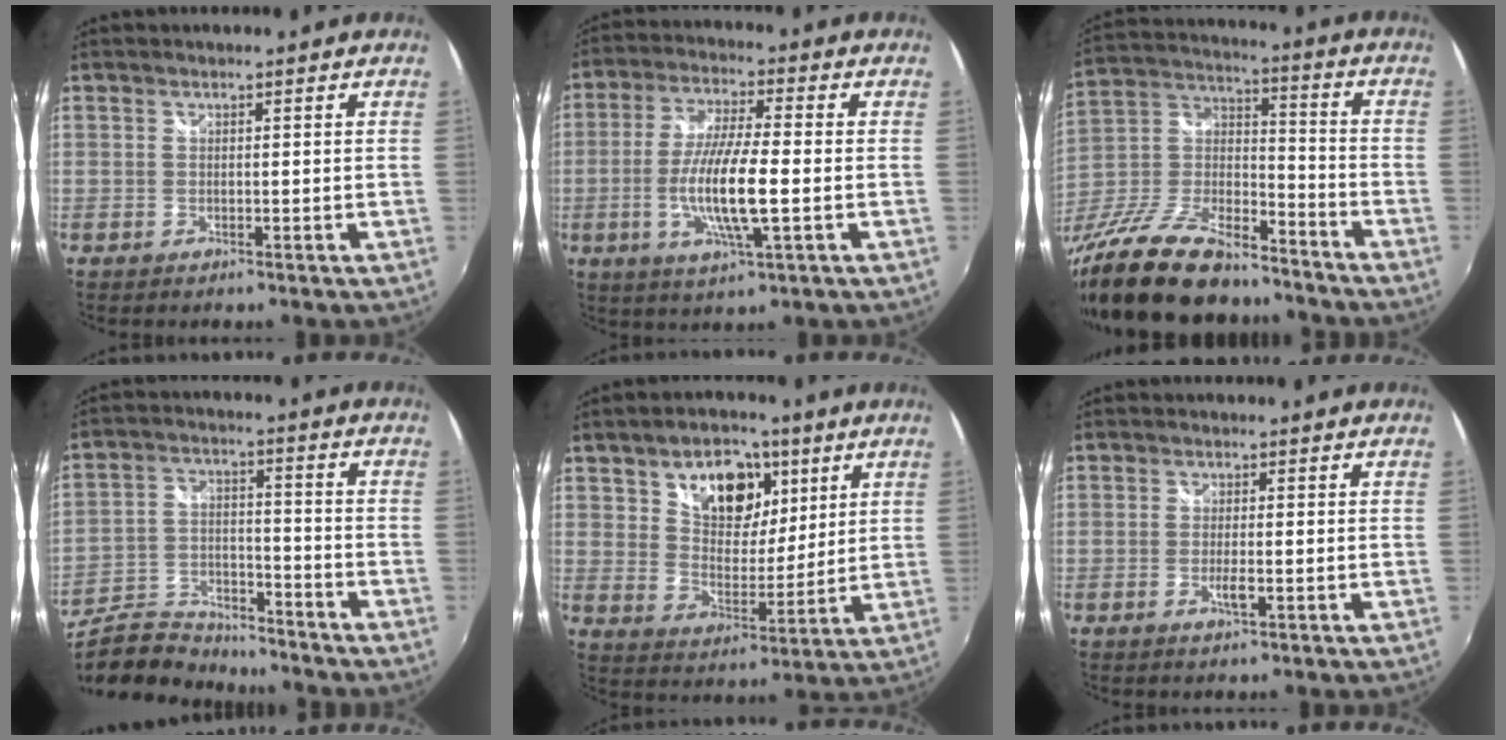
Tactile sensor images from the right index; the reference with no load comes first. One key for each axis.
{"total": 11.4, "fx": -2.4, "fy": 1.6, "fz": 11.0, "tx": -0.218, "ty": -0.005, "tz": -0.045}
{"total": 21.9, "fx": -16.0, "fy": 8.4, "fz": 12.3, "tx": -0.254, "ty": -0.008, "tz": -0.270}
{"total": 16.5, "fx": -14.2, "fy": 5.9, "fz": 5.9, "tx": -0.139, "ty": 0.005, "tz": -0.240}
{"total": 14.0, "fx": 6.6, "fy": 8.6, "fz": 8.8, "tx": -0.150, "ty": 0.017, "tz": 0.114}
{"total": 2.1, "fx": -0.6, "fy": 0.3, "fz": 2.0, "tx": -0.037, "ty": -0.002, "tz": -0.008}